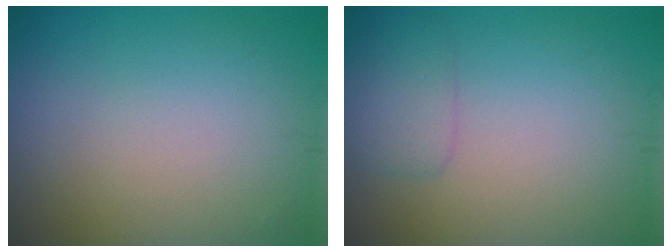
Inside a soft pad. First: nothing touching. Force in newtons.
{"total": 1.7, "press": 1.7, "slide": 0.1}